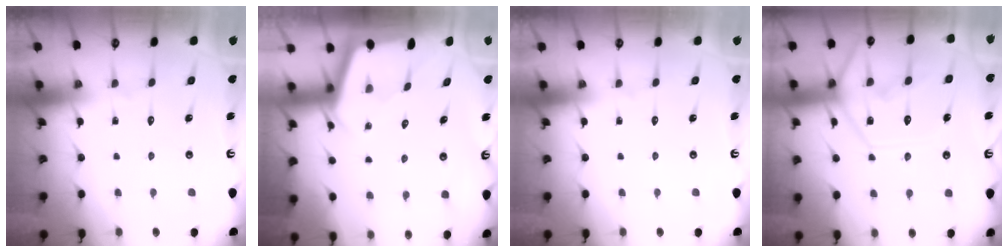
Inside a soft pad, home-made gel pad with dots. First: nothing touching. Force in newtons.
{"total": 2.0, "press": 2.0, "slide": 0.3}
{"total": 0.0}
{"total": 14.2, "press": 14.1, "slide": 1.4}